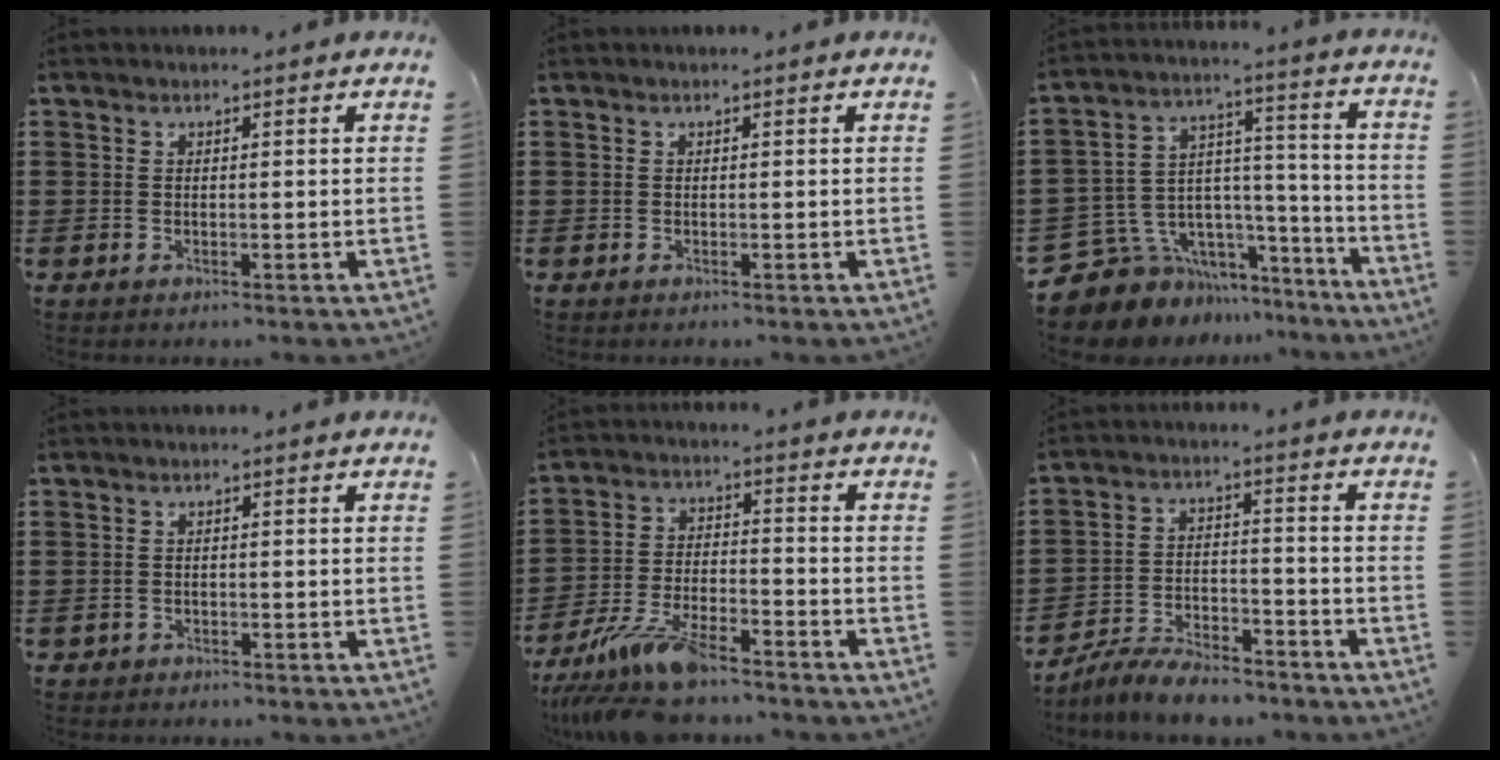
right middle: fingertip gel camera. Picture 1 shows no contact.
{"total": 0.0}
{"total": 9.5, "force": [-7.2, 6.0, 1.3], "torque": [-0.053, 0.004, -0.132]}
{"total": 1.0, "force": [-0.9, 0.5, -0.1], "torque": [-0.001, 0.004, -0.021]}
{"total": 9.9, "force": [-8.4, 2.0, 4.9], "torque": [-0.103, 0.009, -0.163]}
{"total": 6.5, "force": [-6.2, 1.2, 1.5], "torque": [-0.033, 0.010, -0.122]}